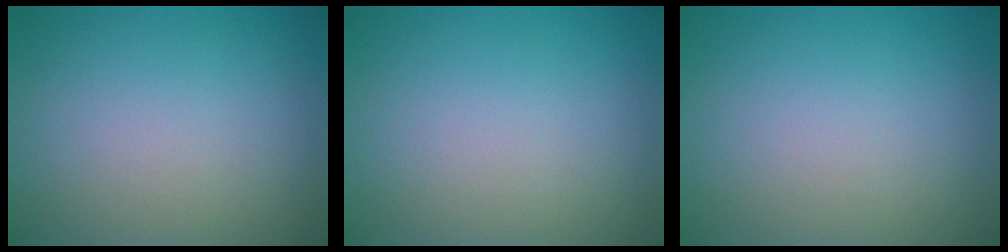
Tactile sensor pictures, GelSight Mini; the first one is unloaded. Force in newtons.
{"total": 0.0}
{"total": 0.0}